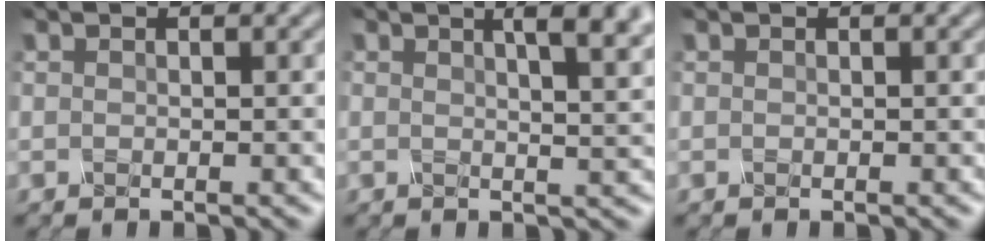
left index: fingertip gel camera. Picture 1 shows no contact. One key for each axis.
{"total": 6.1, "fx": 2.7, "fy": 2.5, "fz": 4.9, "tx": -0.023, "ty": 0.028, "tz": 0.015}
{"total": 0.0}